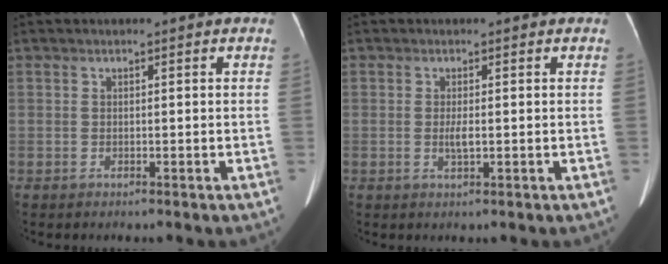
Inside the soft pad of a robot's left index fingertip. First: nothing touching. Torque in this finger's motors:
{"motor_torque": [0.38, 0.09, 0.16, 0.05]}